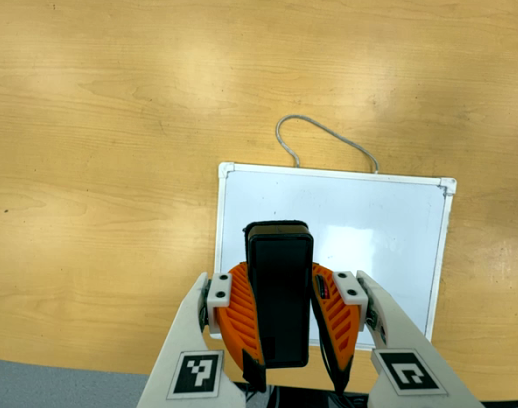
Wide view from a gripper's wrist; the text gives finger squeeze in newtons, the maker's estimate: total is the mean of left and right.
{"total": 10.0, "left": 8.6, "right": 11.3}